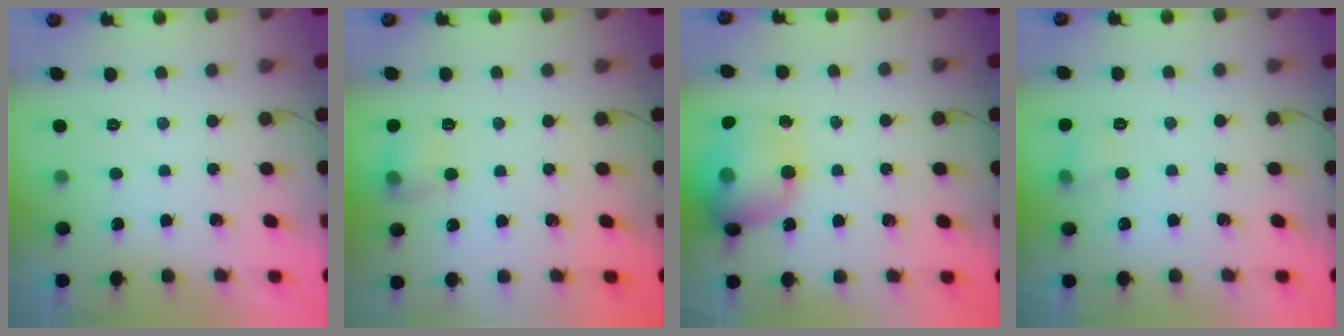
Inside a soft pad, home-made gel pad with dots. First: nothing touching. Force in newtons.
{"total": 8.5, "press": 8.4, "slide": 0.8}
{"total": 17.8, "press": 17.5, "slide": 3.0}
{"total": 4.7, "press": 4.5, "slide": 1.5}